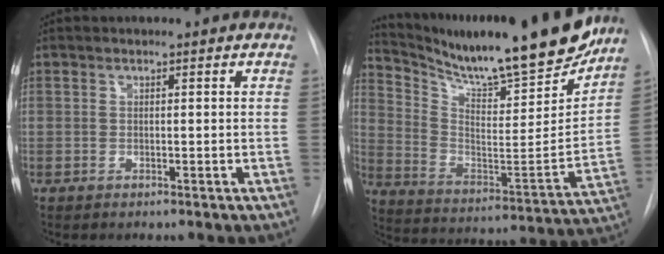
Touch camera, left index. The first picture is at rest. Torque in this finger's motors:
{"motor_torque": [0.91, -1.23, 0.29, 0.07]}